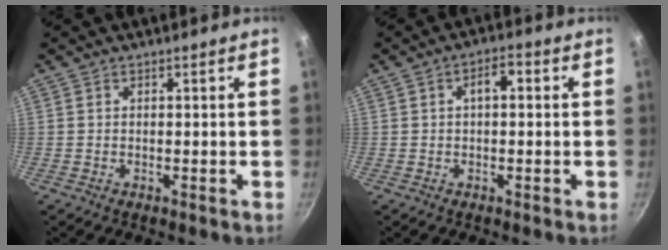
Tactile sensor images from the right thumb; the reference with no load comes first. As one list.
[{"total": 3.6, "force": [0.4, 1.9, 3.0], "torque": [-0.042, 0.013, 0.002]}]